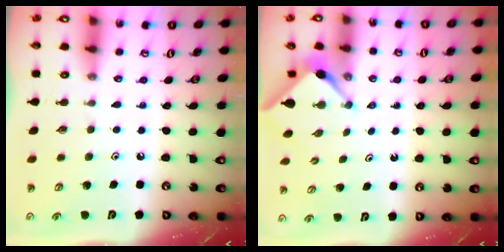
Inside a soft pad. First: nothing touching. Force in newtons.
{"total": 3.1, "press": 3.1, "slide": 0.4}